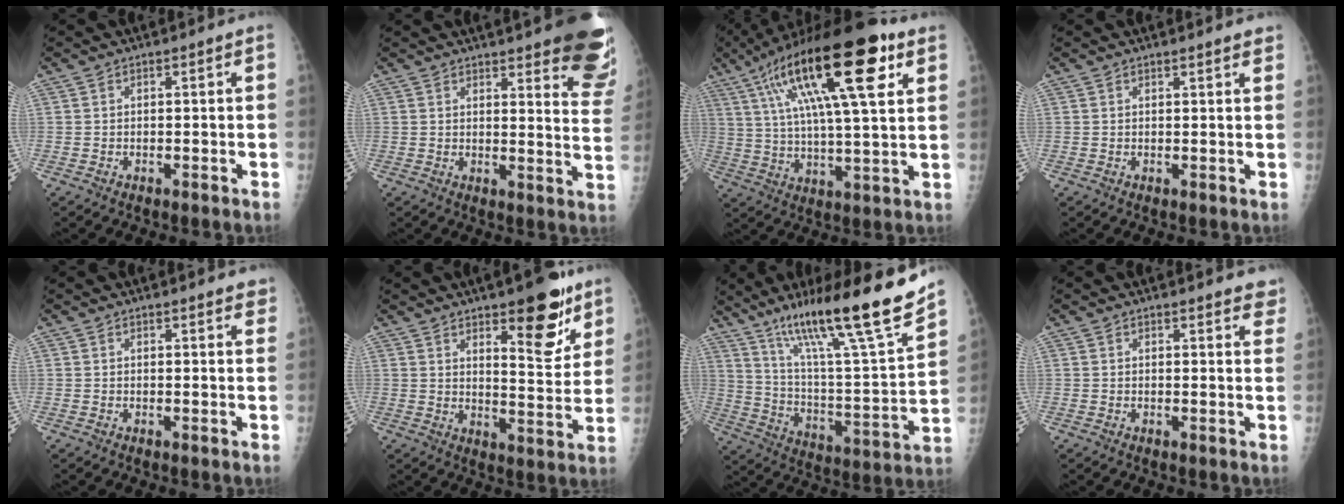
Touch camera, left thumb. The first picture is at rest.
{"total": 17.7, "force": [12.9, 4.2, 11.3], "torque": [-0.110, -0.076, 0.138]}
{"total": 26.0, "force": [11.4, 7.0, 22.3], "torque": [-0.378, 0.003, 0.184]}
{"total": 2.3, "force": [1.9, 0.4, 1.1], "torque": [-0.007, -0.002, 0.021]}
{"total": 3.6, "force": [3.1, 0.8, 1.6], "torque": [-0.004, -0.008, 0.031]}
{"total": 13.4, "force": [8.1, 4.4, 9.7], "torque": [-0.097, -0.055, 0.116]}
{"total": 25.4, "force": [17.9, 2.2, 17.9], "torque": [-0.268, -0.066, 0.302]}
{"total": 6.0, "force": [5.2, 1.6, 2.4], "torque": [0.001, -0.019, 0.049]}